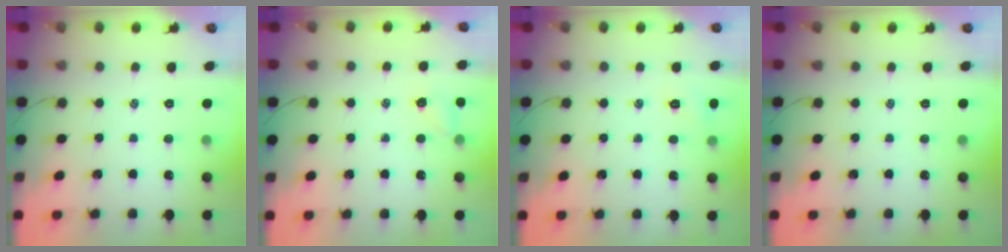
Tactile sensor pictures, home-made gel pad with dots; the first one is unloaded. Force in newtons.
{"total": 4.4, "press": 4.2, "slide": 1.2}
{"total": 5.2, "press": 5.0, "slide": 1.3}
{"total": 0.0}